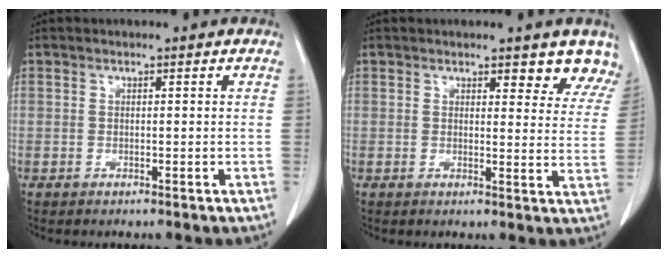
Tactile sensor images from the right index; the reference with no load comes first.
{"total": 6.3, "force": [5.5, 1.9, 2.3], "torque": [-0.001, -0.020, 0.044]}